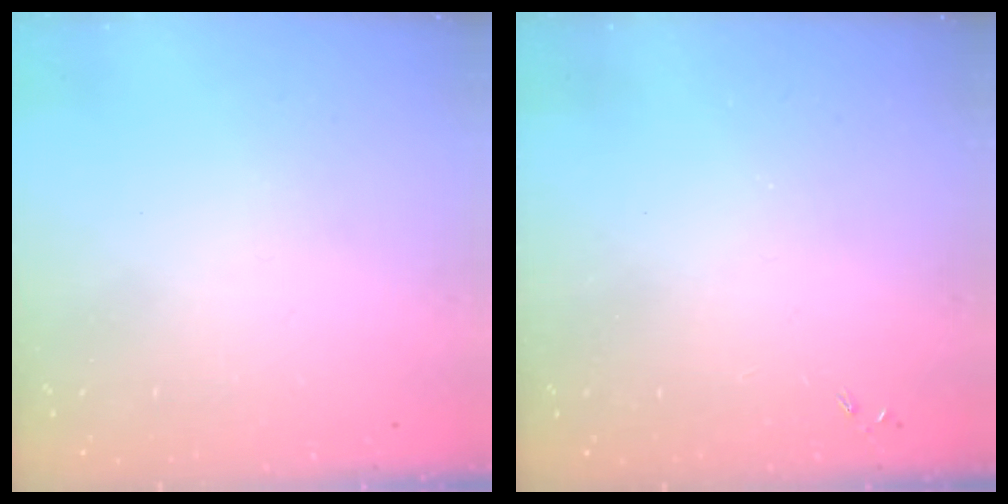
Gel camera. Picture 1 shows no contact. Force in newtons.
{"total": 0.0}